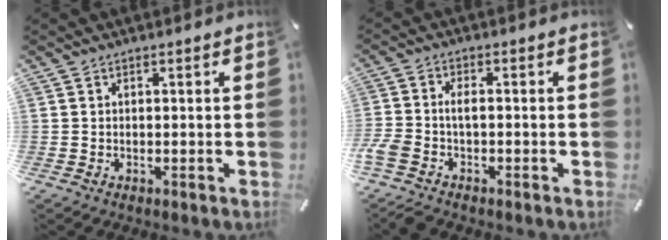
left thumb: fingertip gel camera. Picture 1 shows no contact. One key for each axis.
{"total": 4.5, "fx": -2.3, "fy": 2.2, "fz": 3.2, "tx": -0.091, "ty": 0.001, "tz": -0.051}